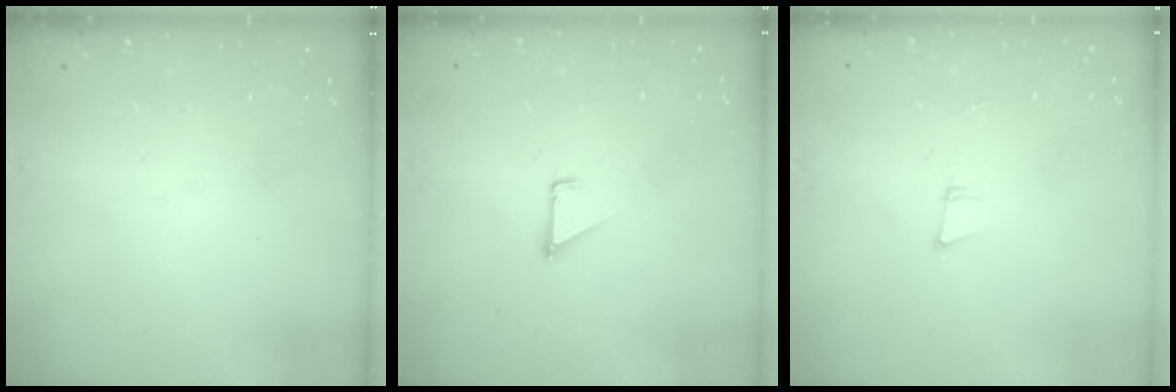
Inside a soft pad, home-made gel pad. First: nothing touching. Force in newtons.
{"total": 1.1, "press": 1.1, "slide": 0.1}
{"total": 5.0, "press": 4.1, "slide": 2.9}